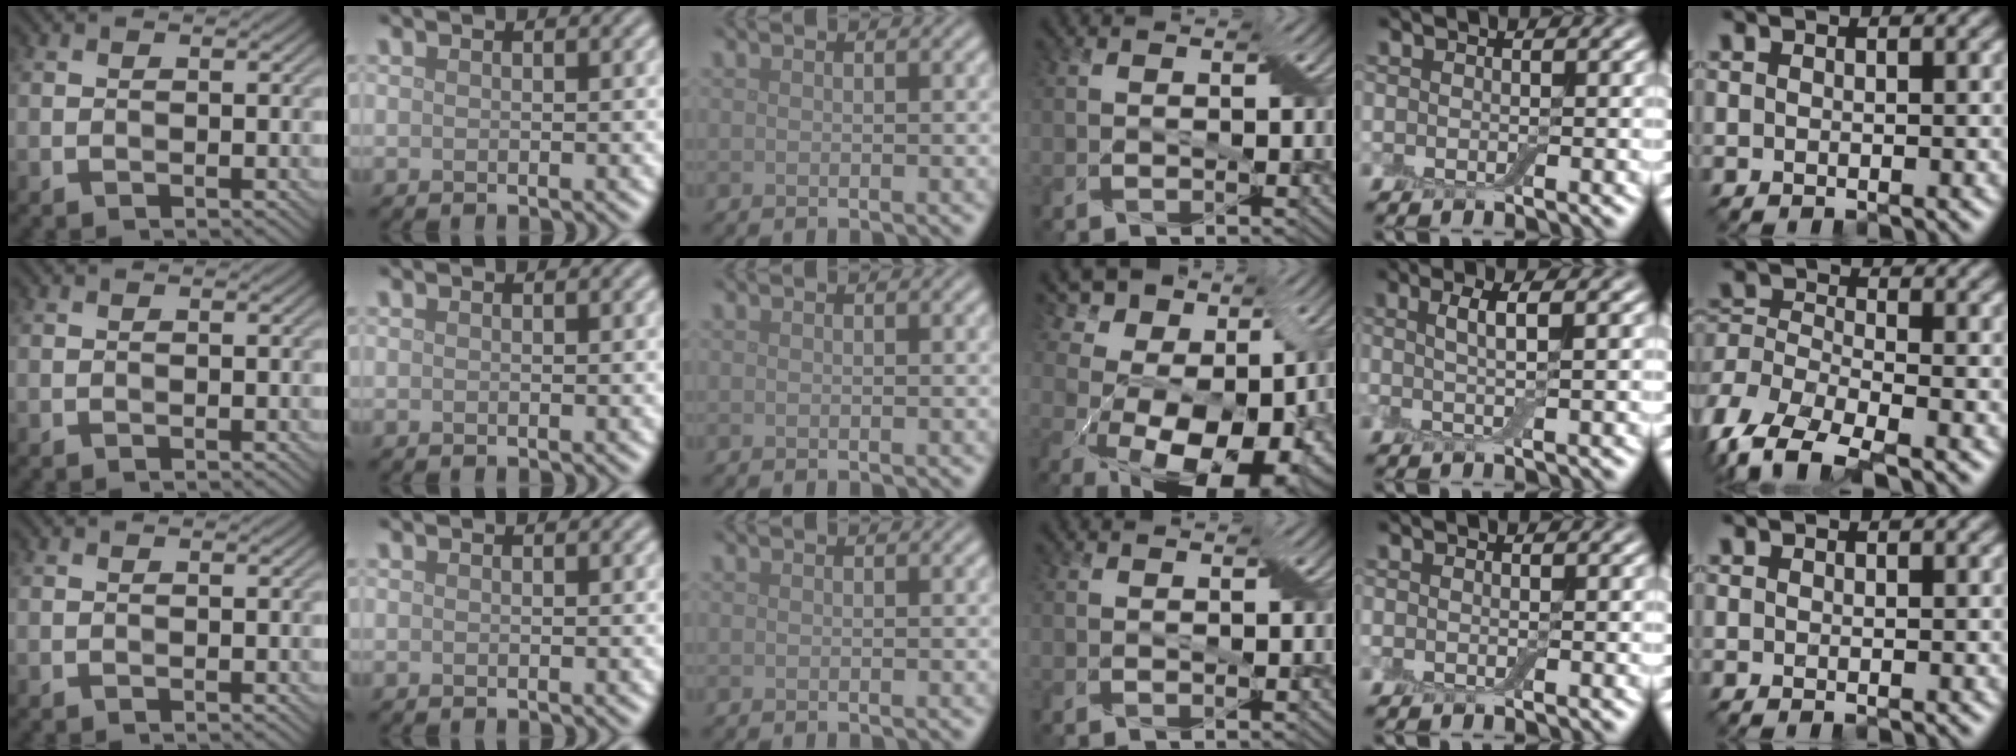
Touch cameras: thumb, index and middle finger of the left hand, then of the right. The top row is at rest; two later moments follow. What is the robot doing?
{"motion": "wipe", "object": "dish"}